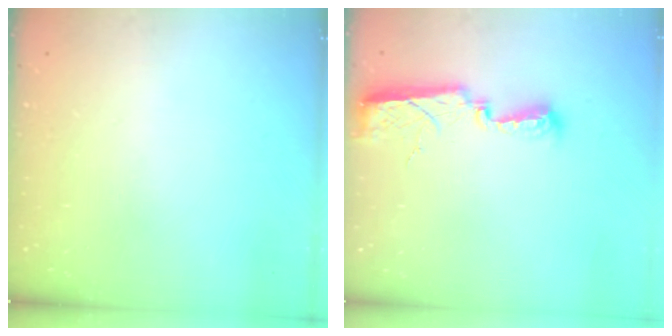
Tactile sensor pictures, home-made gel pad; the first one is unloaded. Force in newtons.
{"total": 7.5, "press": 7.5, "slide": 0.8}